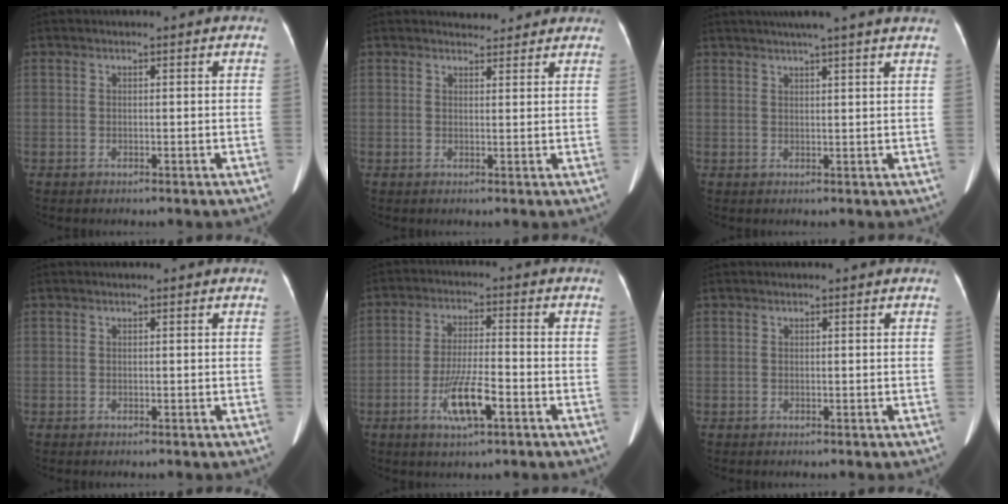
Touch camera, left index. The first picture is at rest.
{"total": 4.0, "force": [3.7, 1.4, 0.3], "torque": [0.000, 0.011, 0.040]}
{"total": 9.7, "force": [8.1, -0.7, 5.2], "torque": [-0.078, 0.027, 0.092]}
{"total": 0.0}
{"total": 7.8, "force": [-3.6, 1.2, 6.9], "torque": [-0.138, -0.008, -0.062]}
{"total": 0.0}